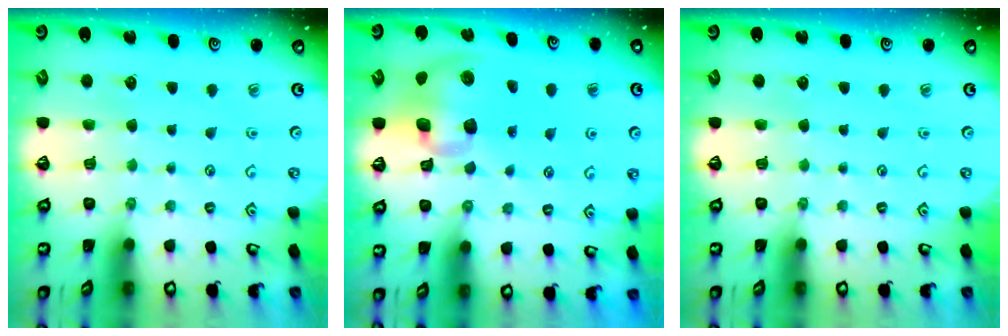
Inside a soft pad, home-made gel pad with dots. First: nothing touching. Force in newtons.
{"total": 13.3, "press": 13.2, "slide": 2.0}
{"total": 0.0}